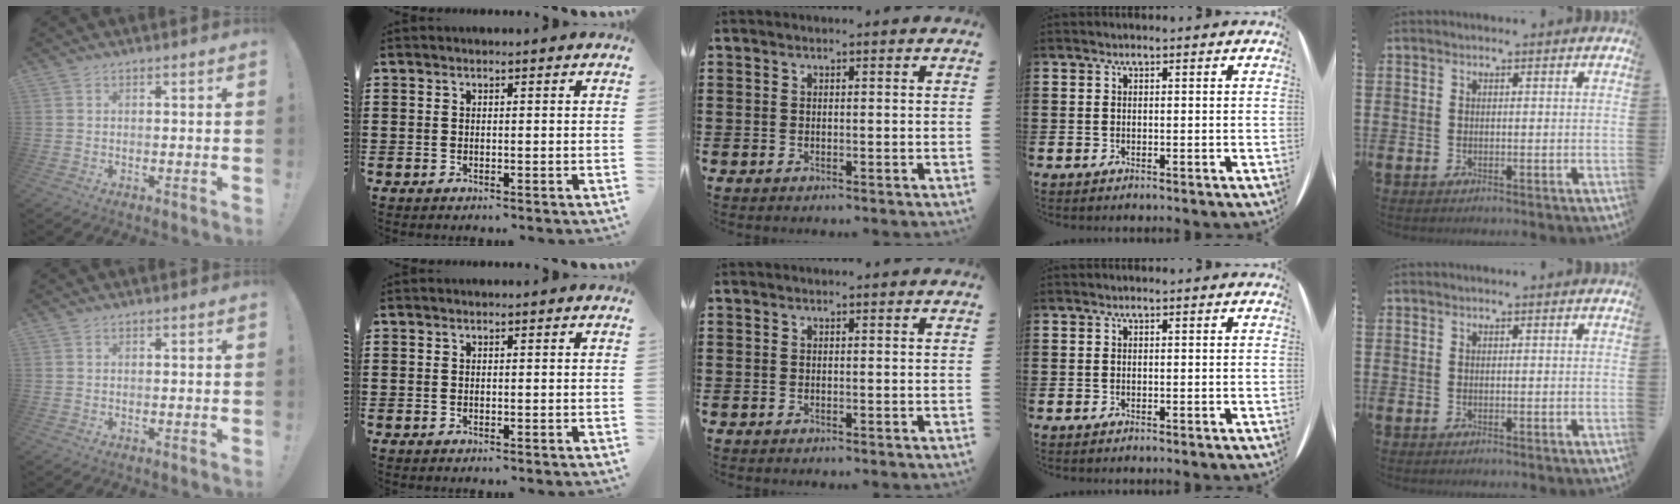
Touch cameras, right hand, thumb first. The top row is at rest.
{}